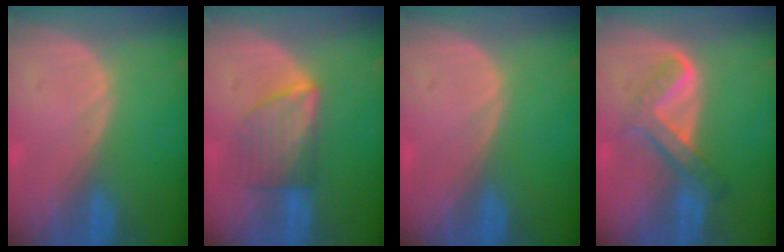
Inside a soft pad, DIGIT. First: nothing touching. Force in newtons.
{"total": 5.8, "press": 5.6, "slide": 1.5}
{"total": 0.0}
{"total": 6.1, "press": 5.4, "slide": 2.8}